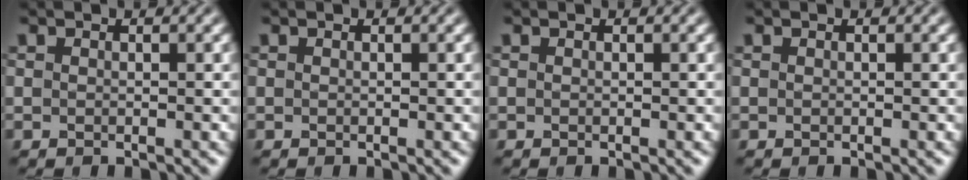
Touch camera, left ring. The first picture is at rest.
{"total": 0.0}
{"total": 0.0}
{"total": 0.0}